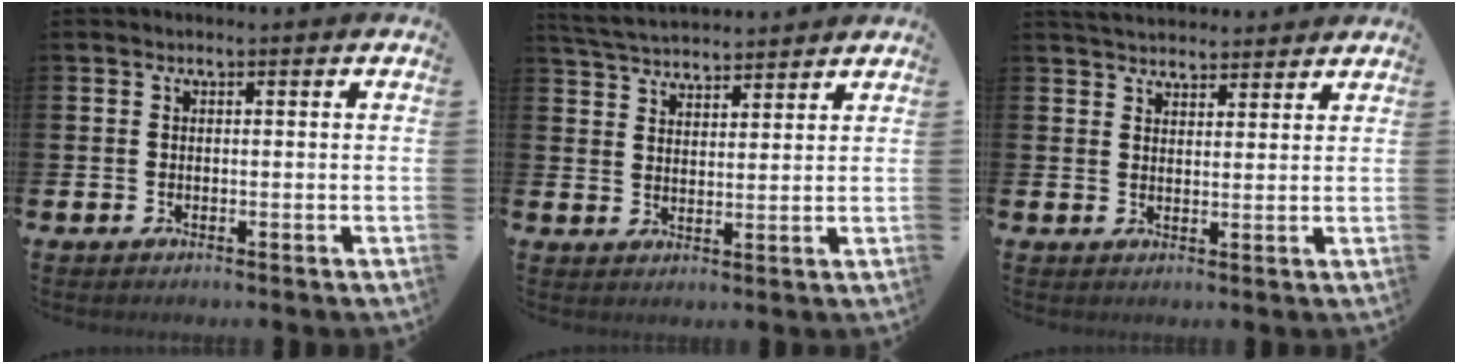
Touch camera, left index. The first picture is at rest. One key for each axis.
{"total": 4.6, "fx": 4.6, "fy": 0.6, "fz": 0.3, "tx": -0.028, "ty": -0.020, "tz": 0.084}
{"total": 3.9, "fx": 3.8, "fy": 0.8, "fz": 0.1, "tx": -0.009, "ty": -0.018, "tz": 0.070}